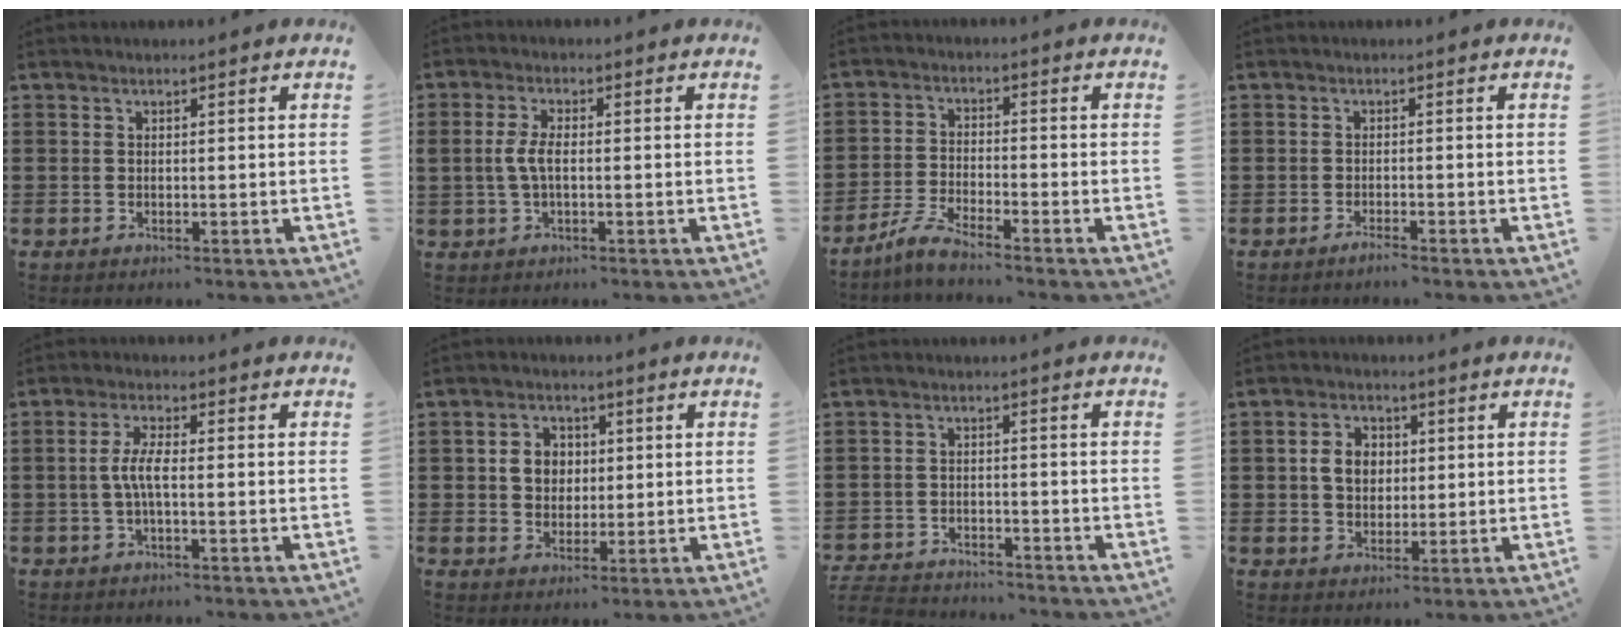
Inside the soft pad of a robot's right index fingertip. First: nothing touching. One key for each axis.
{"total": 4.0, "fx": -0.2, "fy": 1.8, "fz": 3.6, "tx": -0.092, "ty": -0.003, "tz": -0.012}
{"total": 4.5, "fx": -4.1, "fy": -0.1, "fz": 1.9, "tx": -0.055, "ty": -0.009, "tz": -0.083}
{"total": 1.4, "fx": -1.2, "fy": 0.0, "fz": 0.7, "tx": -0.013, "ty": -0.005, "tz": -0.022}
{"total": 4.2, "fx": -0.8, "fy": 1.0, "fz": 4.0, "tx": -0.094, "ty": -0.004, "tz": -0.023}
{"total": 4.5, "fx": 0.4, "fy": 4.0, "fz": 2.0, "tx": -0.054, "ty": 0.014, "tz": 0.003}
{"total": 4.3, "fx": -4.3, "fy": 0.5, "fz": 0.4, "tx": -0.024, "ty": -0.005, "tz": -0.092}
{"total": 4.7, "fx": 0.3, "fy": 3.7, "fz": 3.0, "tx": -0.068, "ty": 0.015, "tz": 0.002}